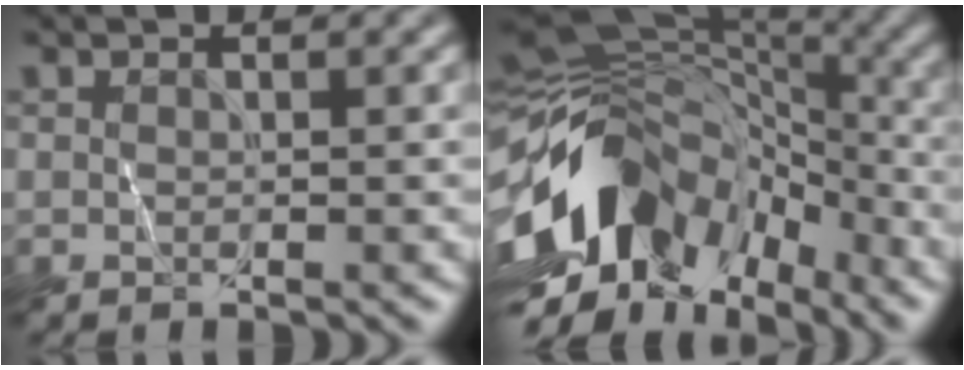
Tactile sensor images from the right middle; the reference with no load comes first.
{"total": 12.7, "force": [-4.9, 8.0, 8.5], "torque": [-0.164, 0.022, -0.098]}